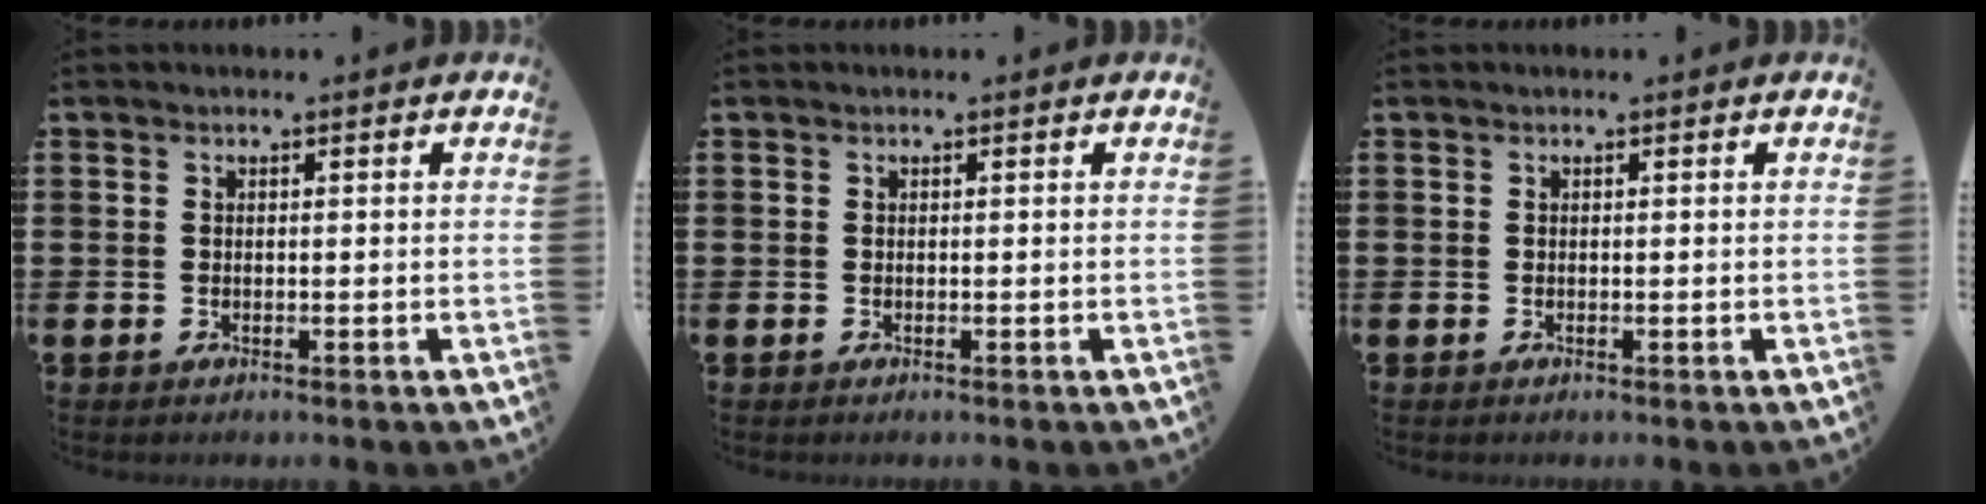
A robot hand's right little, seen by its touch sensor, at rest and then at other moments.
{"total": 0.0}
{"total": 0.0}